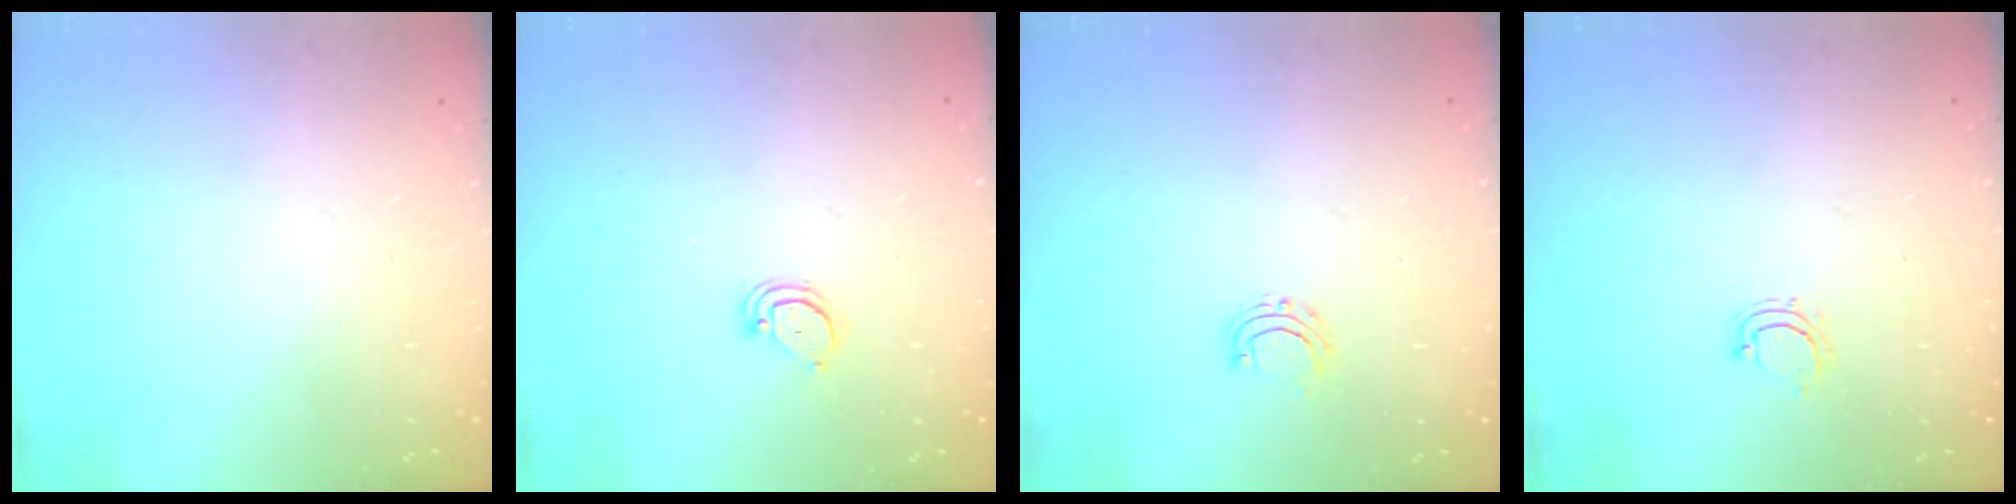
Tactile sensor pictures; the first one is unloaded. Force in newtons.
{"total": 2.6, "press": 2.6, "slide": 0.2}
{"total": 5.9, "press": 5.9, "slide": 0.5}
{"total": 4.3, "press": 4.2, "slide": 0.6}